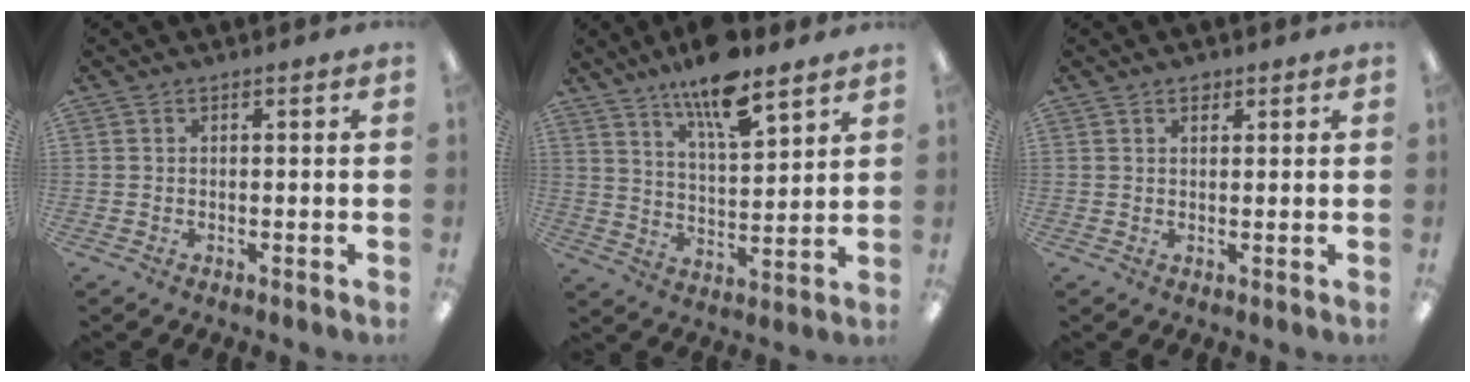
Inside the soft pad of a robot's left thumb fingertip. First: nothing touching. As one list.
[{"total": 12.8, "force": [9.9, 3.4, 7.3], "torque": [-0.127, -0.052, 0.170]}, {"total": 1.7, "force": [1.2, 0.9, 0.7], "torque": [0.001, -0.006, 0.019]}]